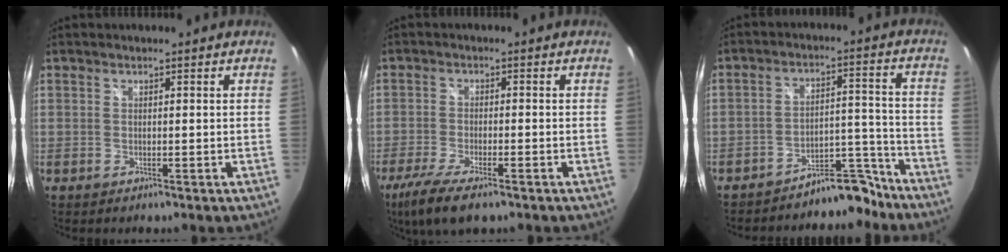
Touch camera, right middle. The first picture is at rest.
{"total": 9.8, "force": [-6.6, 2.4, 6.8], "torque": [-0.159, -0.035, -0.119]}
{"total": 9.4, "force": [-8.7, 3.3, 1.5], "torque": [-0.011, 0.051, -0.121]}